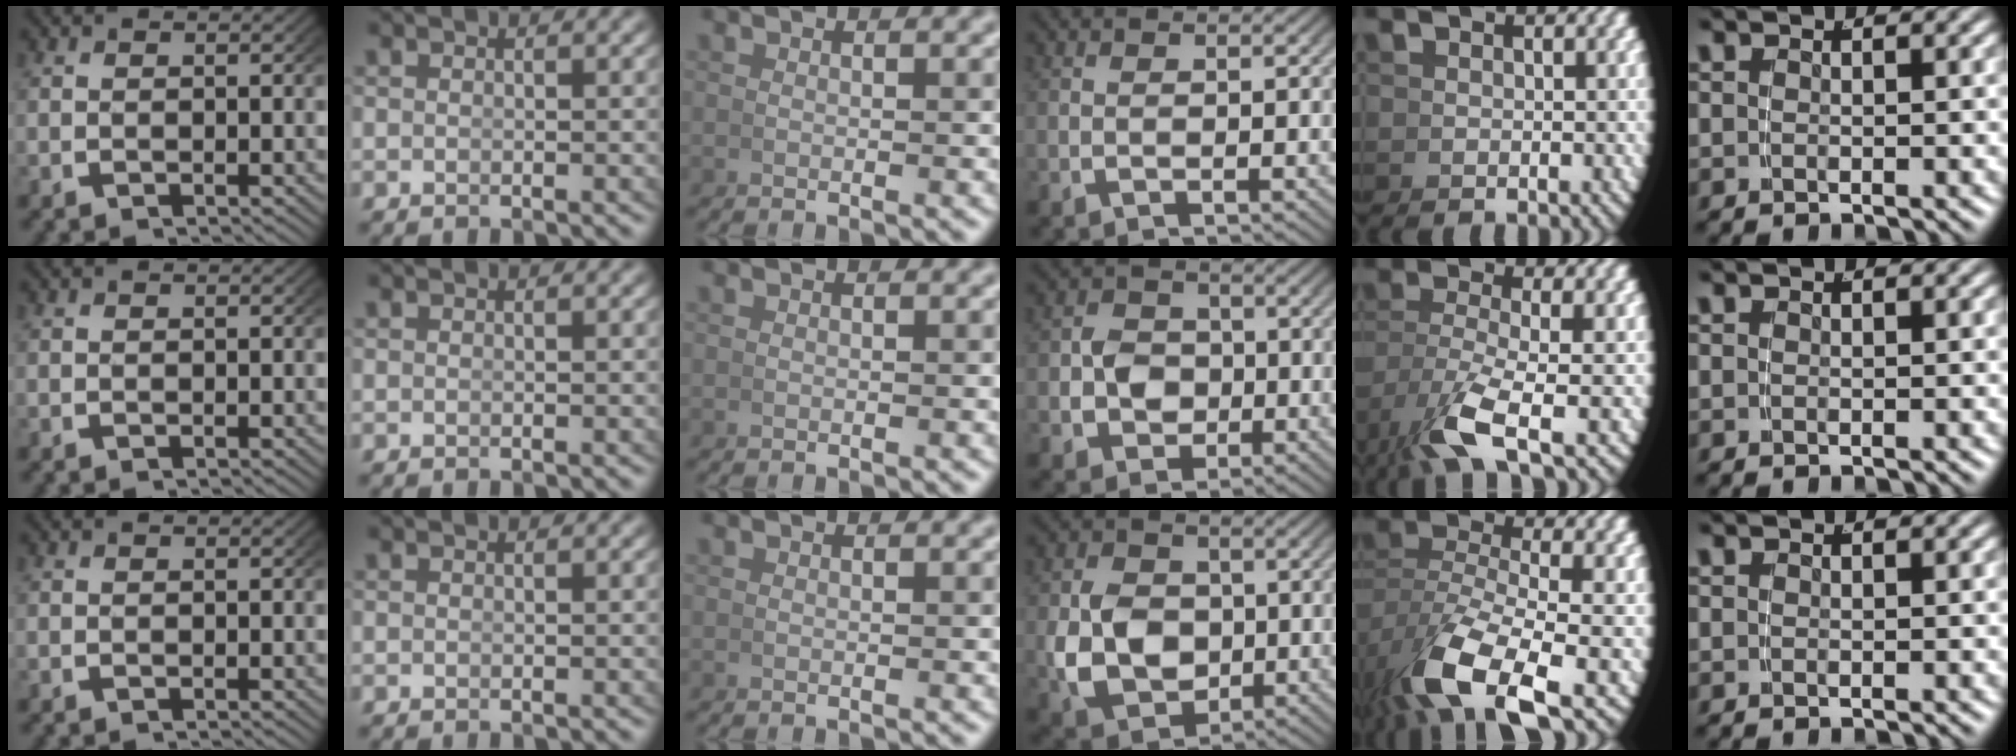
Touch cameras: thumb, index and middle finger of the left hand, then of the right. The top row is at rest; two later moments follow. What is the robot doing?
{"motion": "grasp_and_lifting", "object": "pen"}